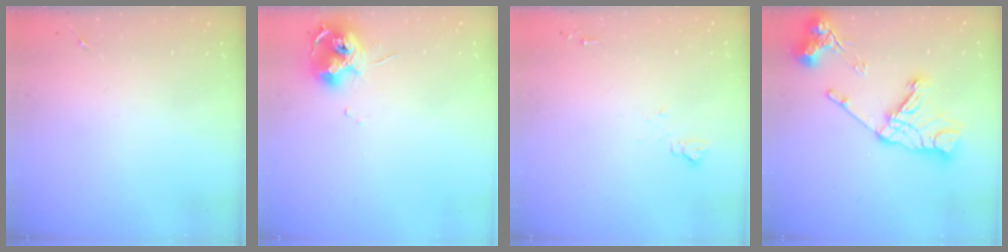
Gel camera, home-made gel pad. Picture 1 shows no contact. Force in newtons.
{"total": 12.1, "press": 12.0, "slide": 1.2}
{"total": 5.4, "press": 5.4, "slide": 0.7}
{"total": 18.1, "press": 18.0, "slide": 2.1}